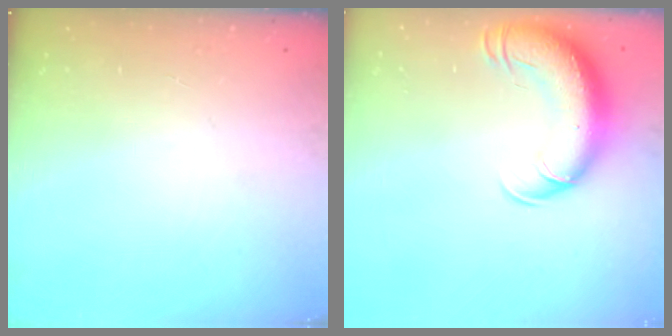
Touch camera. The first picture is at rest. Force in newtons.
{"total": 15.1, "press": 14.7, "slide": 3.6}